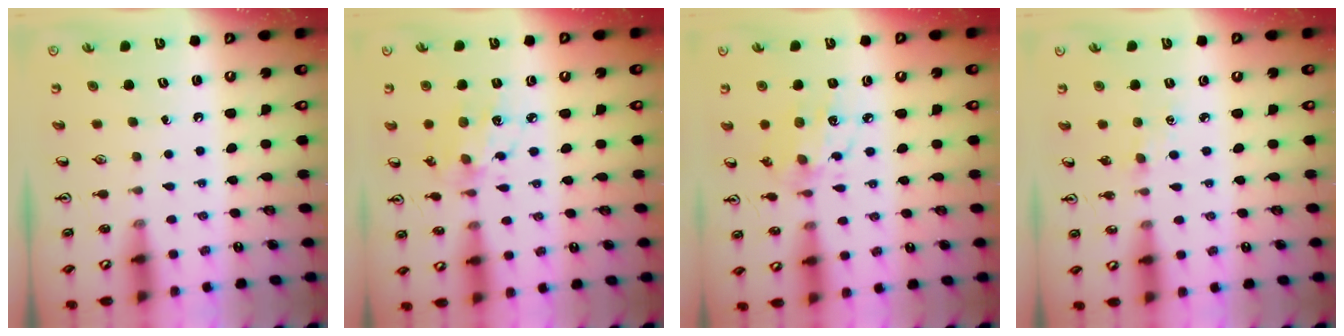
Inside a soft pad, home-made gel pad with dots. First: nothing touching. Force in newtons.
{"total": 7.0, "press": 7.0, "slide": 0.4}
{"total": 8.8, "press": 8.8, "slide": 0.6}
{"total": 2.5, "press": 2.5, "slide": 0.2}